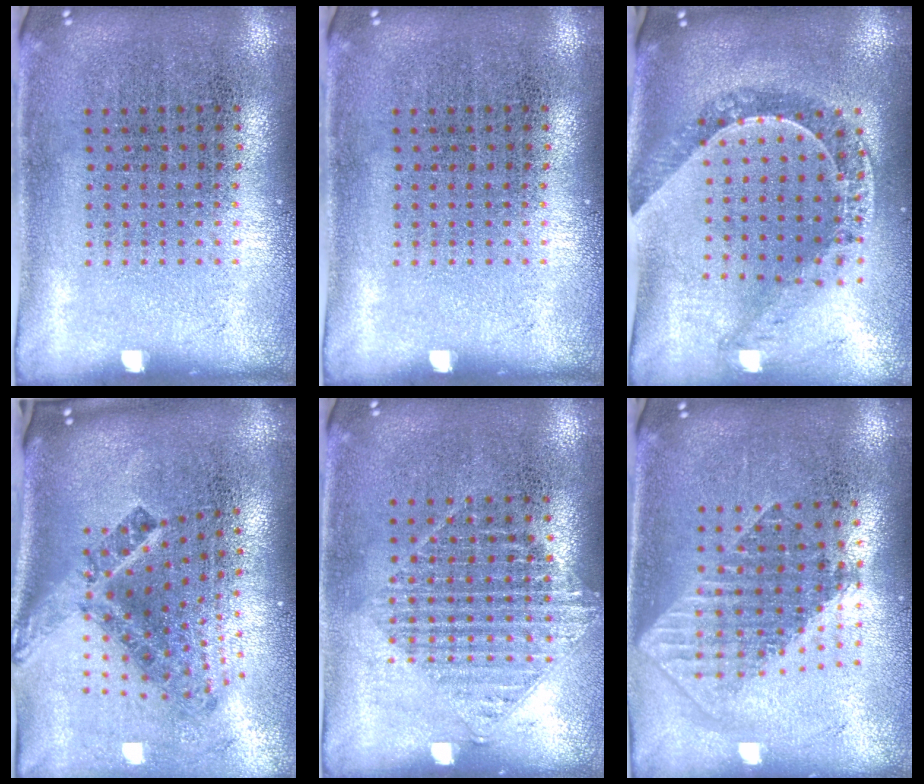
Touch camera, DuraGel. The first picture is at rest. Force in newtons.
{"total": 0.0}
{"total": 1.1, "press": 1.1, "slide": 0.2}
{"total": 3.0, "press": 1.7, "slide": 2.4}
{"total": 1.2, "press": 1.1, "slide": 0.5}
{"total": 1.8, "press": 1.4, "slide": 1.1}